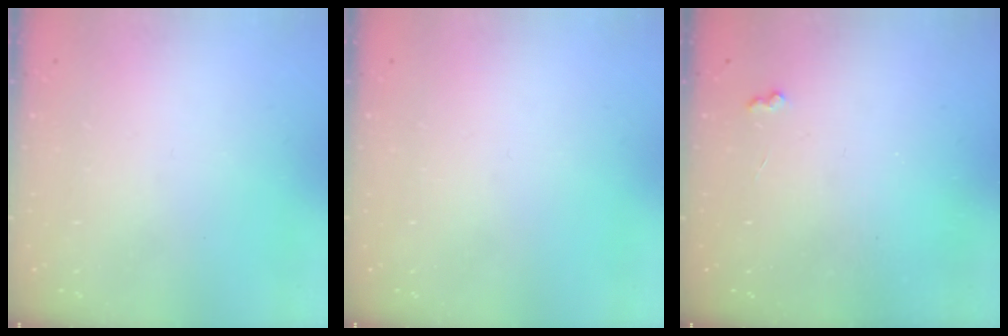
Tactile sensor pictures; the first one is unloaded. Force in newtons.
{"total": 0.0}
{"total": 3.9, "press": 3.8, "slide": 0.5}